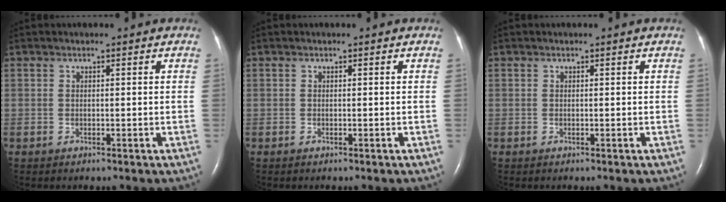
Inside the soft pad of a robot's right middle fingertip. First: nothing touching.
{"total": 0.0}
{"total": 0.0}